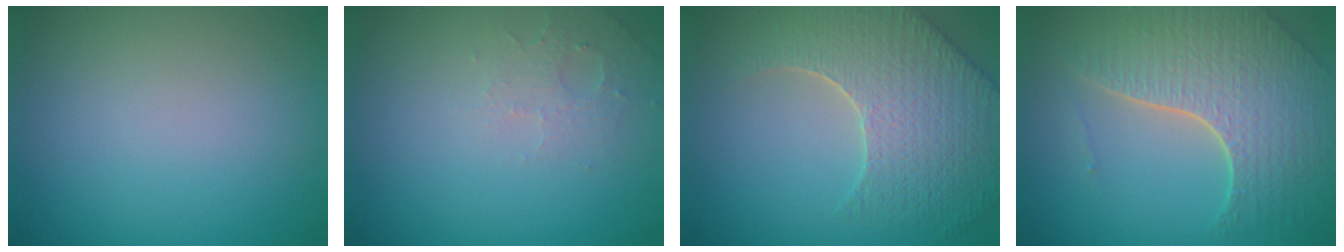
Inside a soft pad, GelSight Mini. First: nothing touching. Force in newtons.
{"total": 1.8, "press": 1.7, "slide": 0.4}
{"total": 7.8, "press": 5.8, "slide": 5.2}
{"total": 7.0, "press": 5.0, "slide": 4.9}